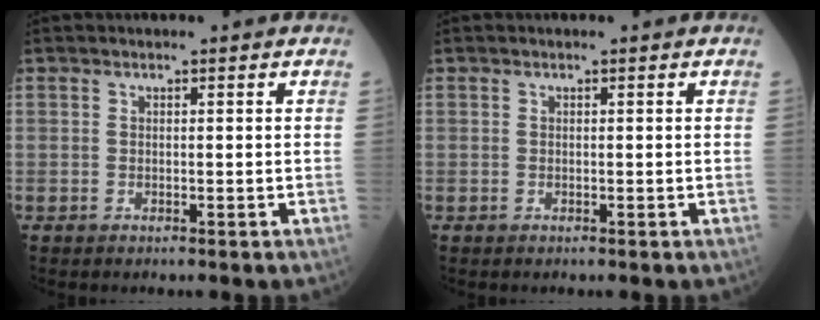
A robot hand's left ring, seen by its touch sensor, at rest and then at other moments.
{"total": 0.0}